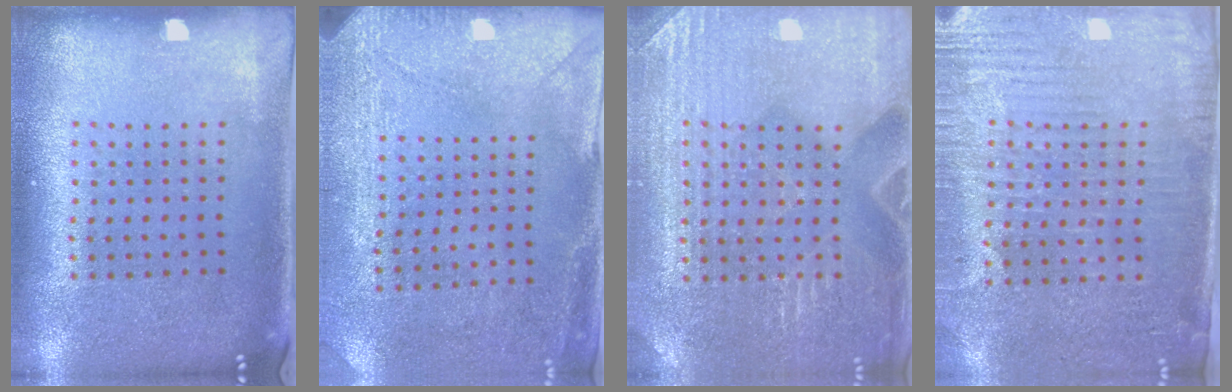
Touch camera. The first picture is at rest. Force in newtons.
{"total": 2.9, "press": 2.3, "slide": 1.8}
{"total": 3.3, "press": 3.3, "slide": 0.5}
{"total": 3.2, "press": 2.9, "slide": 1.3}